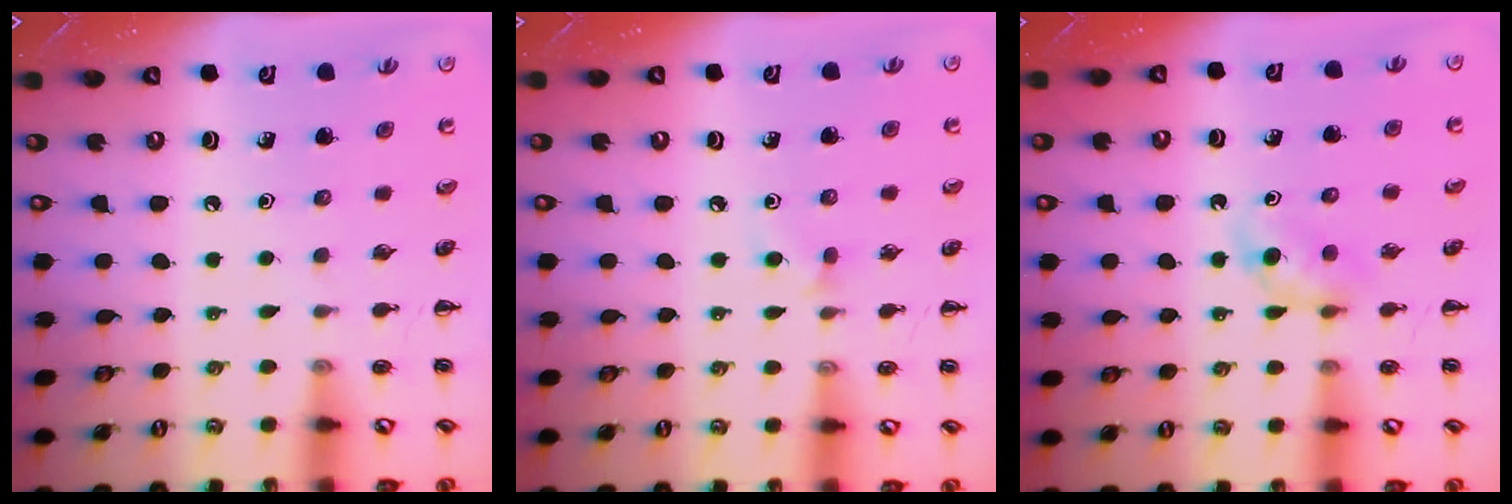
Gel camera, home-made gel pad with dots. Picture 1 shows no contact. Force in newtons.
{"total": 4.8, "press": 4.4, "slide": 1.7}
{"total": 4.6, "press": 4.3, "slide": 1.4}